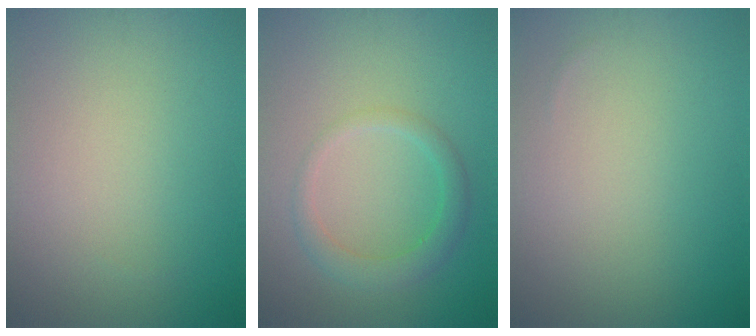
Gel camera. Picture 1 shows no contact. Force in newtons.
{"total": 2.6, "press": 2.6, "slide": 0.0}
{"total": 0.0}